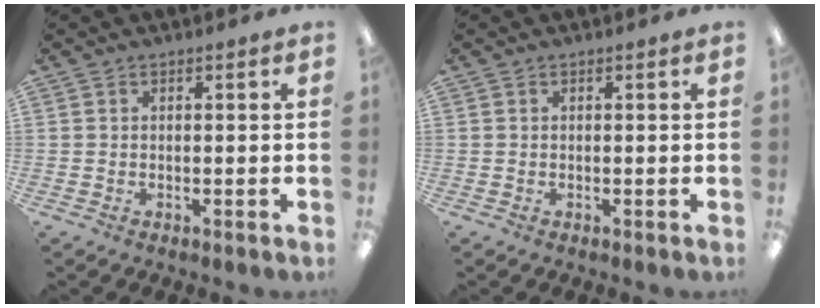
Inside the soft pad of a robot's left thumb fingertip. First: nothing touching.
{"total": 0.0}